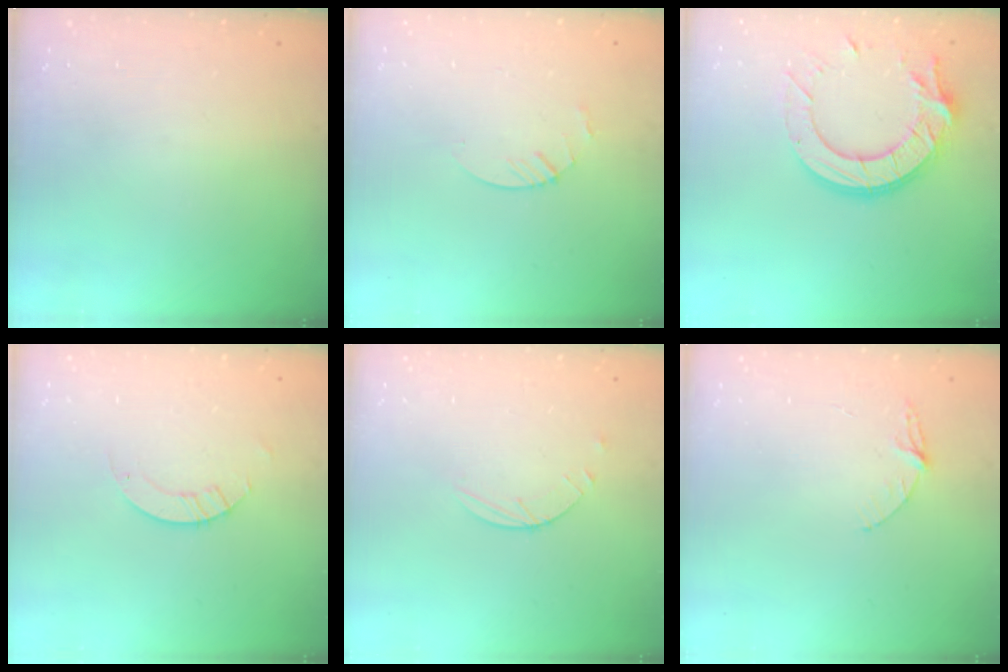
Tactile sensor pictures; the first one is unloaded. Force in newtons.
{"total": 3.0, "press": 3.0, "slide": 0.3}
{"total": 16.0, "press": 15.9, "slide": 1.4}
{"total": 2.9, "press": 2.9, "slide": 0.3}
{"total": 2.5, "press": 2.4, "slide": 0.3}
{"total": 5.3, "press": 5.3, "slide": 0.5}